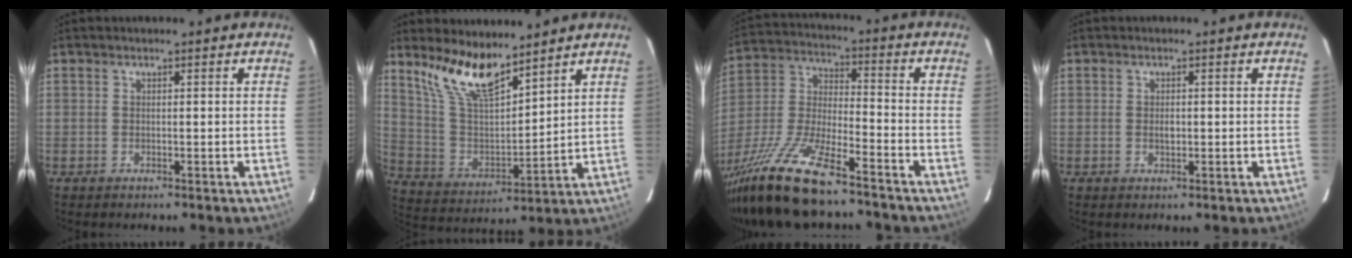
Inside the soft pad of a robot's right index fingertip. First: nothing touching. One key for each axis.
{"total": 12.8, "fx": 9.8, "fy": 3.6, "fz": 7.3, "tx": -0.147, "ty": -0.001, "tz": 0.202}
{"total": 20.5, "fx": -15.7, "fy": 4.4, "fz": 12.5, "tx": -0.271, "ty": -0.035, "tz": -0.286}
{"total": 1.7, "fx": -0.2, "fy": 1.1, "fz": 1.3, "tx": -0.024, "ty": 0.002, "tz": -0.004}